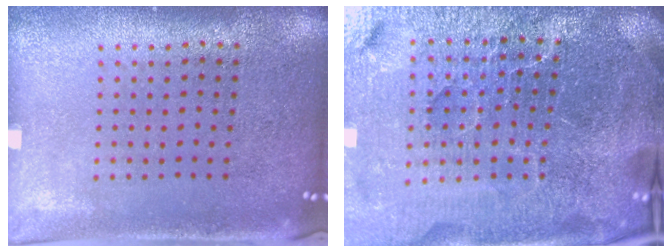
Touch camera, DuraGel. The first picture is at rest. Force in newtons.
{"total": 7.1, "press": 6.1, "slide": 3.6}